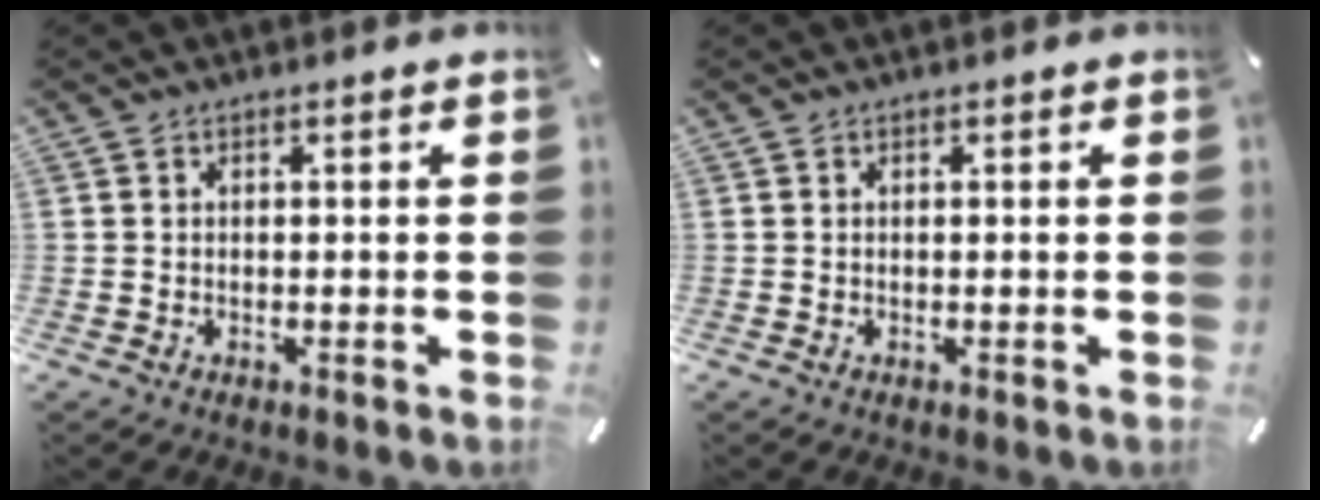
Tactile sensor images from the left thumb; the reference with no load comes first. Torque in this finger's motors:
{"motor_torque": [-0.12, -0.06, -0.03, 0.02, 0.00]}